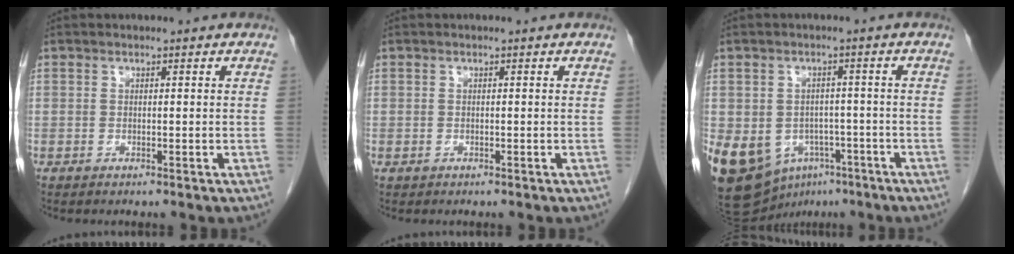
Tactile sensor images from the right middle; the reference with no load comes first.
{"total": 0.0}
{"total": 14.4, "force": [-7.0, 10.4, 7.2], "torque": [-0.164, 0.012, -0.095]}